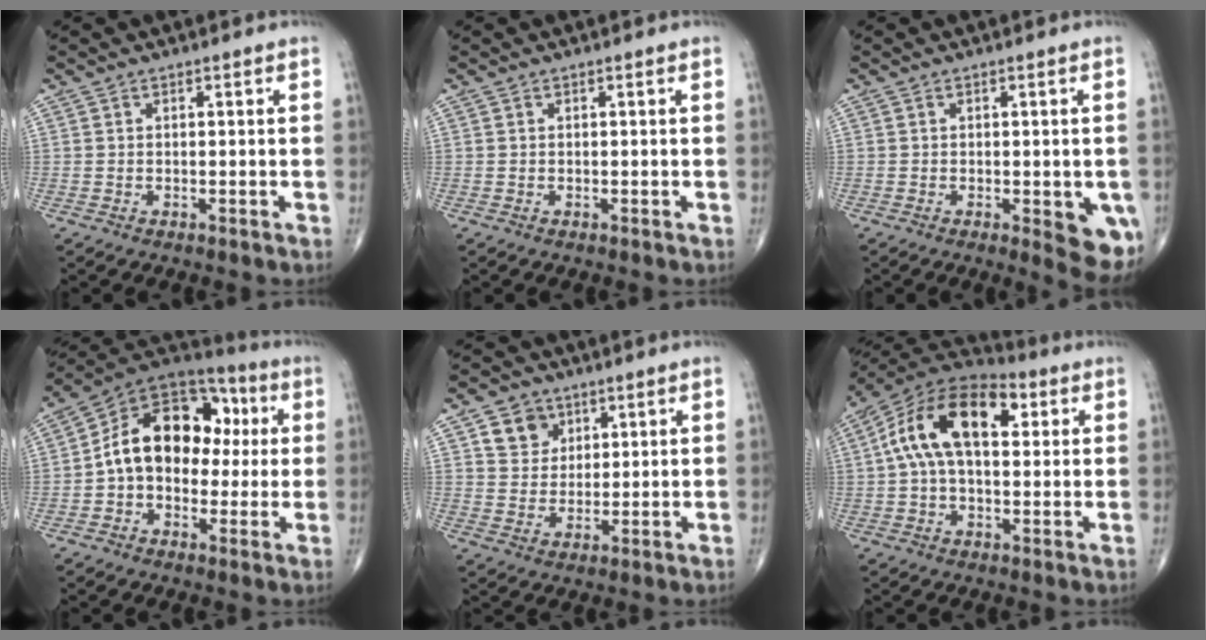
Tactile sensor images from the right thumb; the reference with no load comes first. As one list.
[{"total": 0.0}, {"total": 8.0, "force": [-2.3, 2.7, 7.2], "torque": [-0.068, -0.013, -0.025]}, {"total": 17.0, "force": [0.8, 11.8, 12.2], "torque": [-0.156, 0.049, -0.001]}, {"total": 6.4, "force": [3.0, 5.3, 1.9], "torque": [-0.007, -0.014, 0.053]}, {"total": 17.5, "force": [3.8, 9.8, 14.0], "torque": [-0.241, 0.033, 0.053]}]